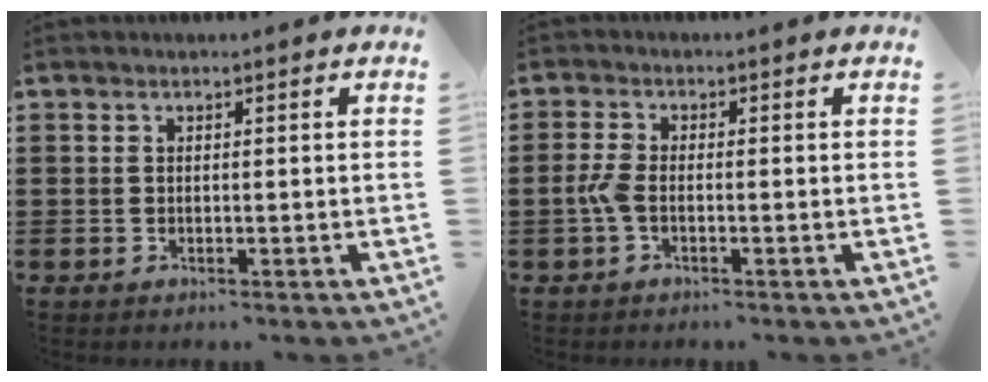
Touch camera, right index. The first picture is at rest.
{"total": 2.8, "force": [-0.8, 1.0, 2.5], "torque": [-0.067, -0.005, -0.022]}